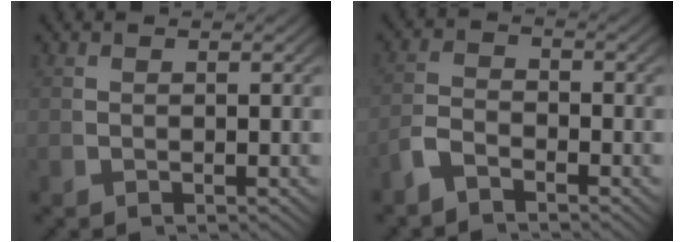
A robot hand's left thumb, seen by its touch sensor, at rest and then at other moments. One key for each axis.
{"total": 2.2, "fx": -1.8, "fy": 0.9, "fz": 0.9, "tx": -0.017, "ty": -0.006, "tz": -0.039}